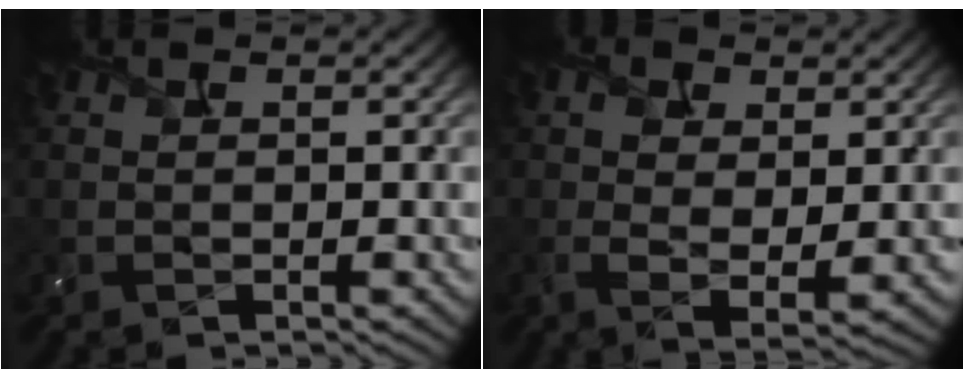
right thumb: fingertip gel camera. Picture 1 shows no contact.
{"total": 4.7, "force": [0.9, 2.2, 4.1], "torque": [-0.094, -0.004, 0.015]}